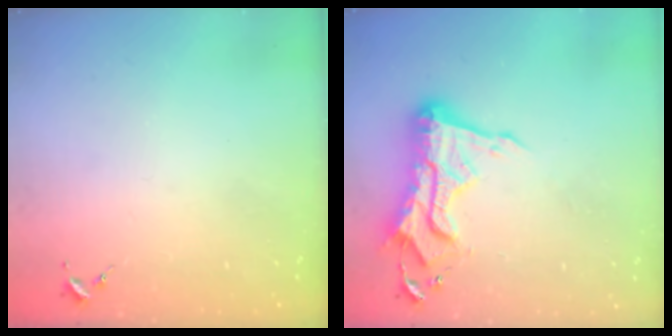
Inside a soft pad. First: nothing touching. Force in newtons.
{"total": 16.4, "press": 16.4, "slide": 1.3}